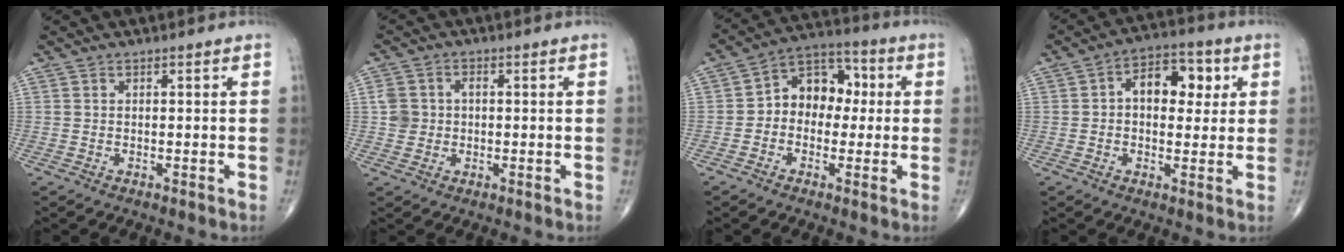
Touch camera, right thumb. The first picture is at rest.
{"total": 4.3, "force": [0.0, 3.8, 1.9], "torque": [-0.026, 0.011, 0.000]}
{"total": 10.6, "force": [0.3, 7.9, 7.1], "torque": [-0.068, 0.037, -0.010]}
{"total": 10.2, "force": [2.0, 6.5, 7.6], "torque": [-0.079, 0.016, 0.025]}